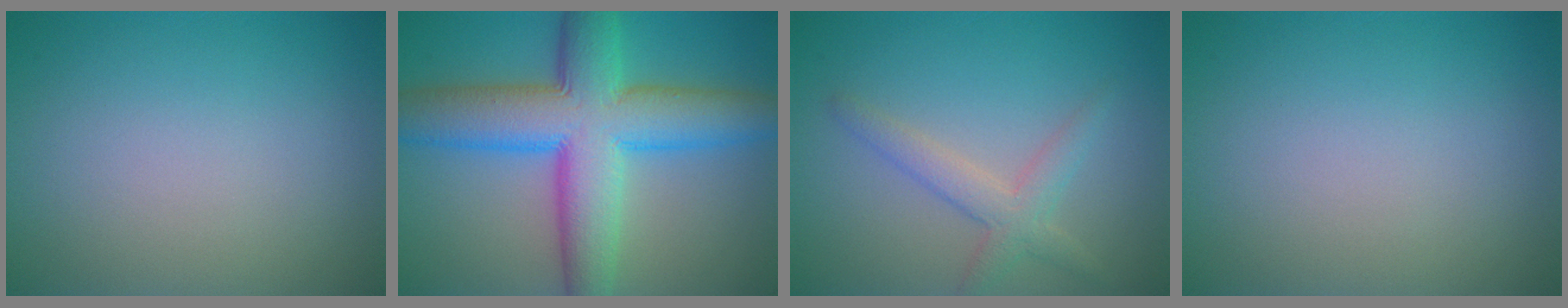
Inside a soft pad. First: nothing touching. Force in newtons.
{"total": 11.0, "press": 11.0, "slide": 0.3}
{"total": 2.8, "press": 2.8, "slide": 0.2}
{"total": 0.0}